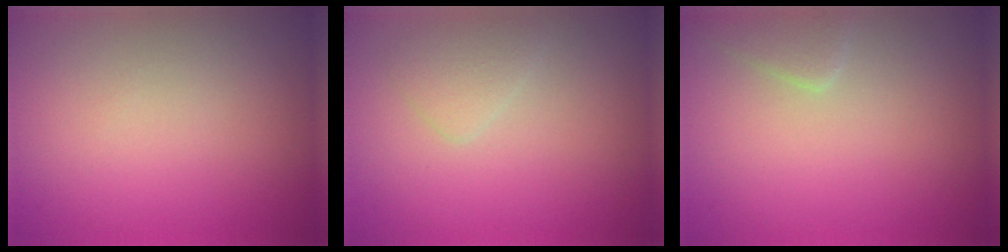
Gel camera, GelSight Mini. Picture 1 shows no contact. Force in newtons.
{"total": 1.5, "press": 1.5, "slide": 0.1}
{"total": 1.6, "press": 1.6, "slide": 0.0}